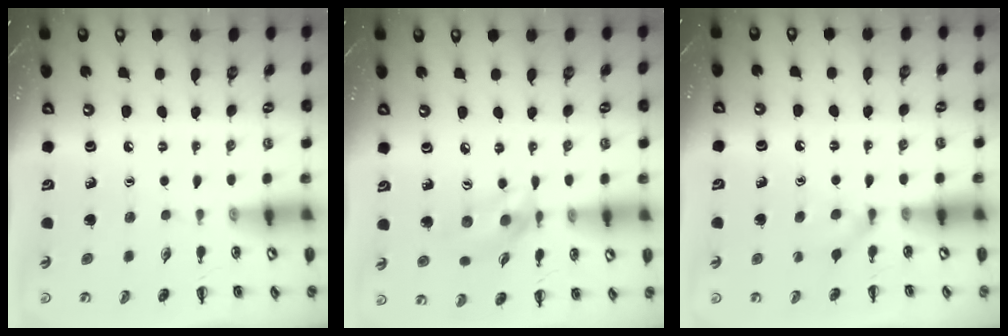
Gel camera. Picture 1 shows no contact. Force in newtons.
{"total": 10.0, "press": 9.8, "slide": 1.7}
{"total": 4.1, "press": 3.8, "slide": 1.4}